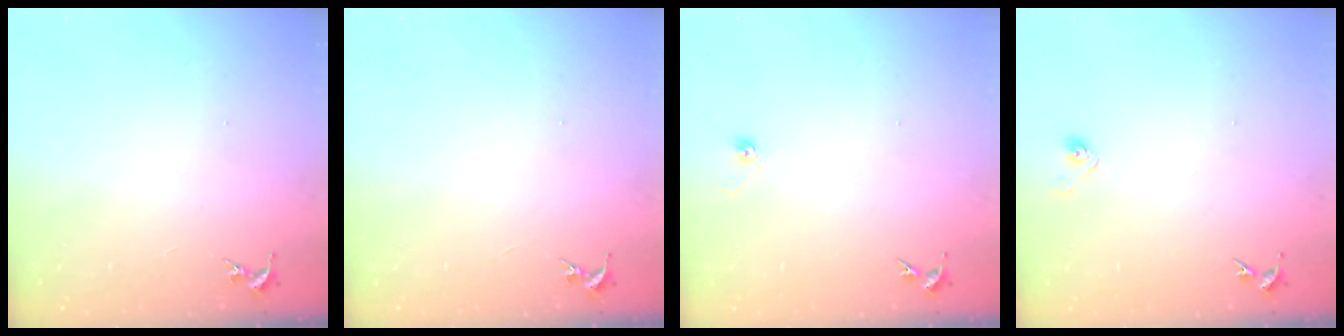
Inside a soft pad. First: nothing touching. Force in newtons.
{"total": 0.0}
{"total": 3.3, "press": 2.7, "slide": 2.0}
{"total": 3.8, "press": 3.7, "slide": 1.0}